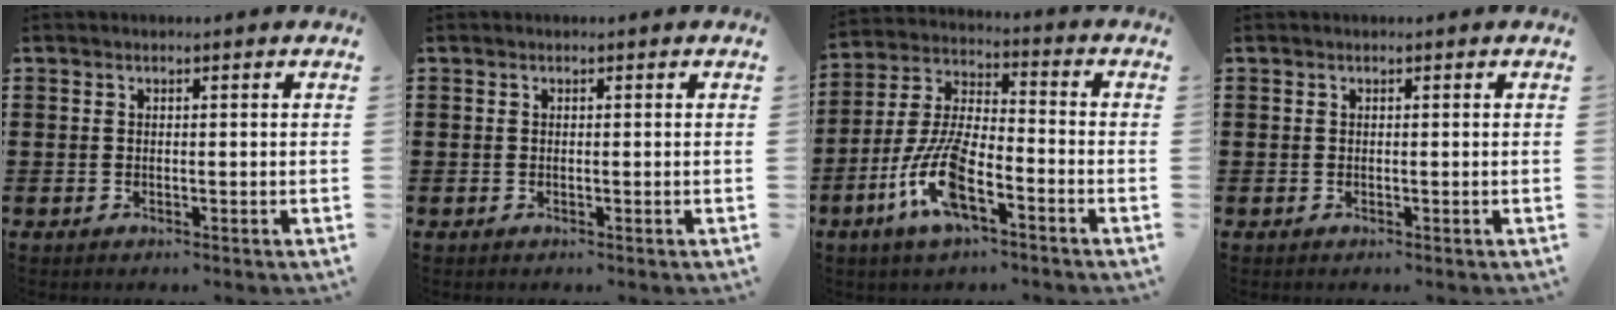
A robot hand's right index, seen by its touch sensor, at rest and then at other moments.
{"total": 0.0}
{"total": 10.5, "force": [-5.2, 3.2, 8.5], "torque": [-0.201, -0.010, -0.102]}
{"total": 0.0}